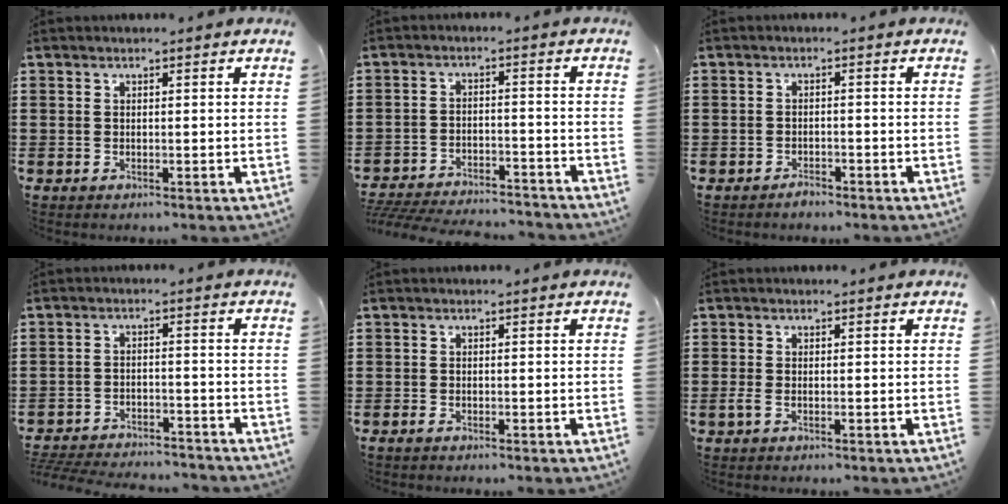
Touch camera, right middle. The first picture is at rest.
{"total": 5.2, "force": [-5.1, 0.4, 0.8], "torque": [-0.026, 0.001, -0.107]}
{"total": 1.4, "force": [-1.3, 0.5, 0.3], "torque": [-0.009, 0.001, -0.028]}
{"total": 4.7, "force": [-4.6, 0.4, 0.5], "torque": [-0.022, 0.001, -0.099]}
{"total": 0.6, "force": [-0.5, 0.1, 0.3], "torque": [-0.009, -0.004, -0.009]}
{"total": 0.8, "force": [-0.3, 0.3, 0.8], "torque": [-0.015, -0.002, -0.005]}